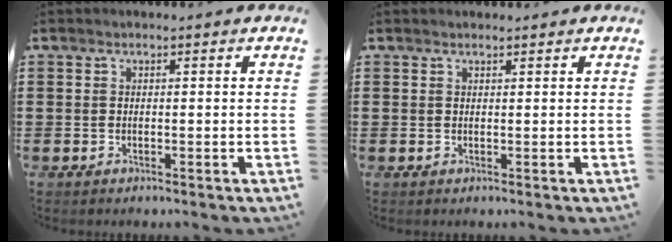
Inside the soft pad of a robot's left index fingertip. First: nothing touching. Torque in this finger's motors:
{"motor_torque": [-0.14, -1.16, -0.07, -0.03]}